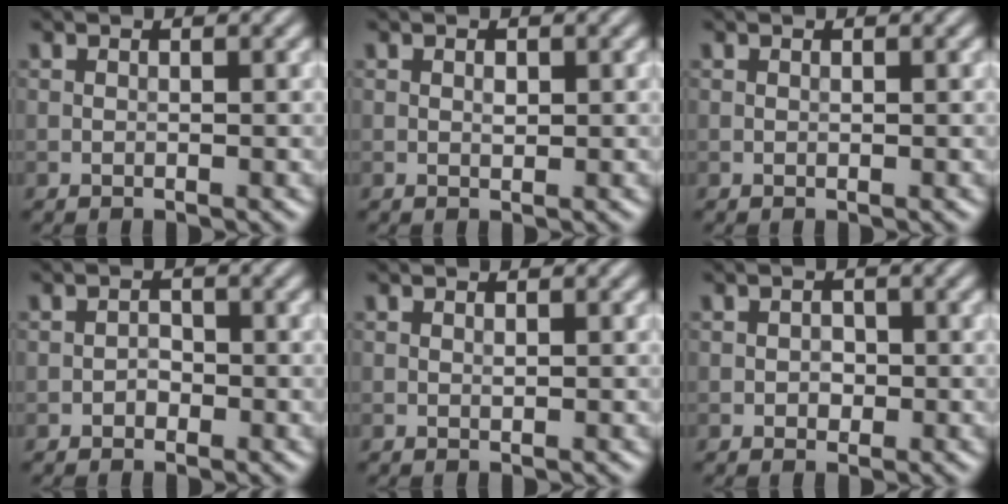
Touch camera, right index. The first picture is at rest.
{"total": 0.6, "force": [0.1, 0.4, 0.5], "torque": [-0.006, 0.000, 0.002]}
{"total": 0.0}
{"total": 1.0, "force": [-0.5, 0.8, 0.4], "torque": [-0.004, 0.001, -0.010]}
{"total": 0.0}
{"total": 1.1, "force": [-0.2, 0.9, 0.5], "torque": [-0.004, -0.003, -0.006]}